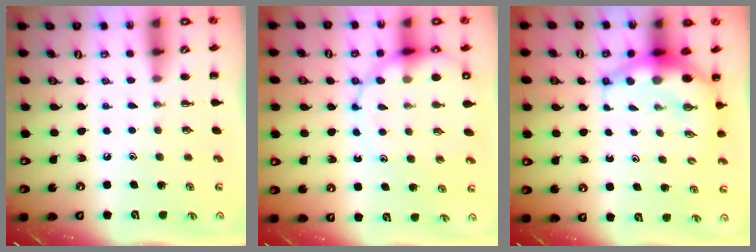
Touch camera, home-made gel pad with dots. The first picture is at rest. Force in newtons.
{"total": 12.8, "press": 12.5, "slide": 3.0}
{"total": 7.3, "press": 7.1, "slide": 1.5}